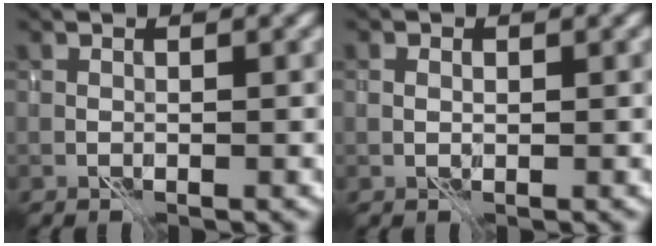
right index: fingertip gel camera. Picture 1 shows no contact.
{"total": 0.9, "force": [0.2, 0.7, 0.5], "torque": [-0.010, 0.002, 0.003]}